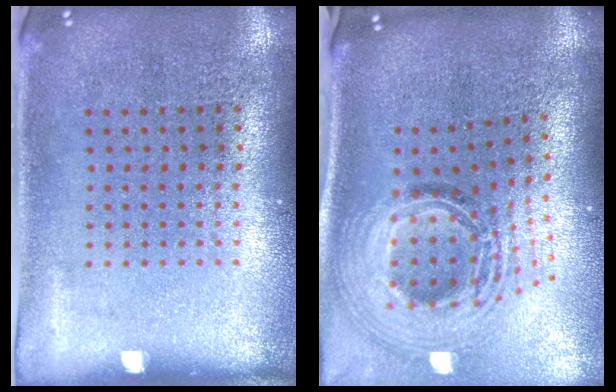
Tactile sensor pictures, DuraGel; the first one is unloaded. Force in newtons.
{"total": 2.4, "press": 1.8, "slide": 1.6}